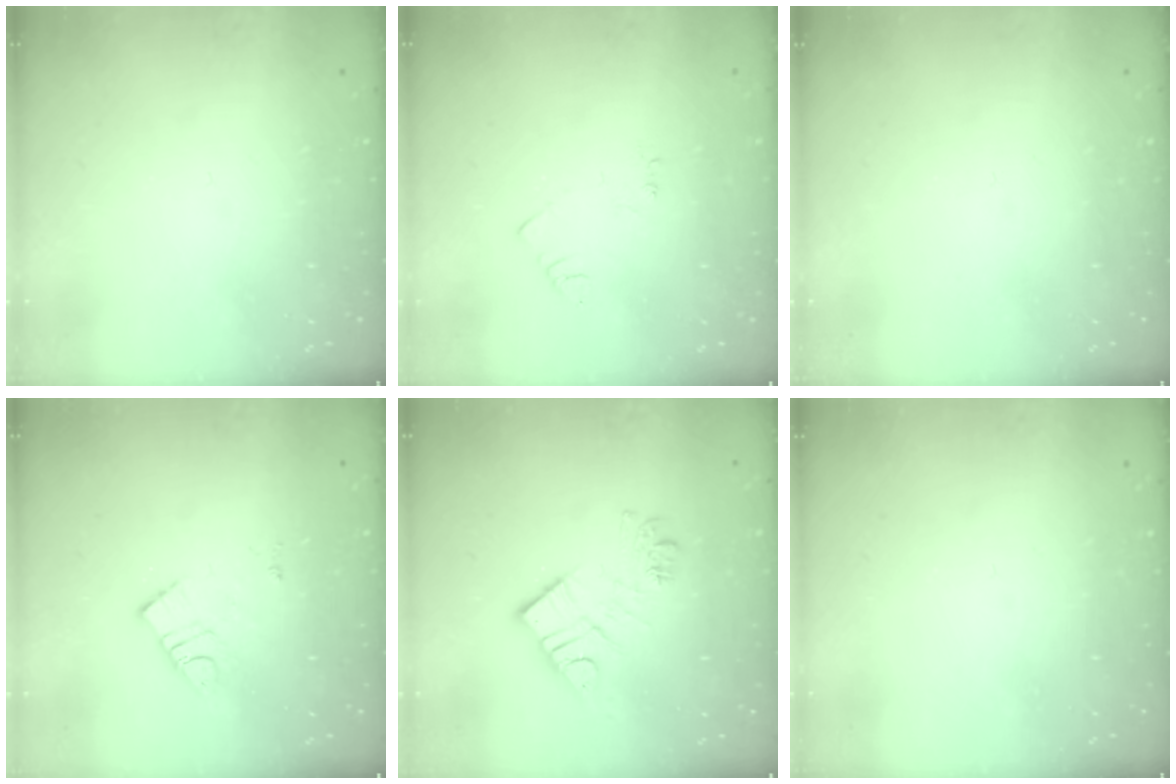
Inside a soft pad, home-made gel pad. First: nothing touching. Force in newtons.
{"total": 2.7, "press": 2.7, "slide": 0.4}
{"total": 0.0}
{"total": 9.3, "press": 9.3, "slide": 0.5}
{"total": 11.3, "press": 11.3, "slide": 0.3}
{"total": 0.0}